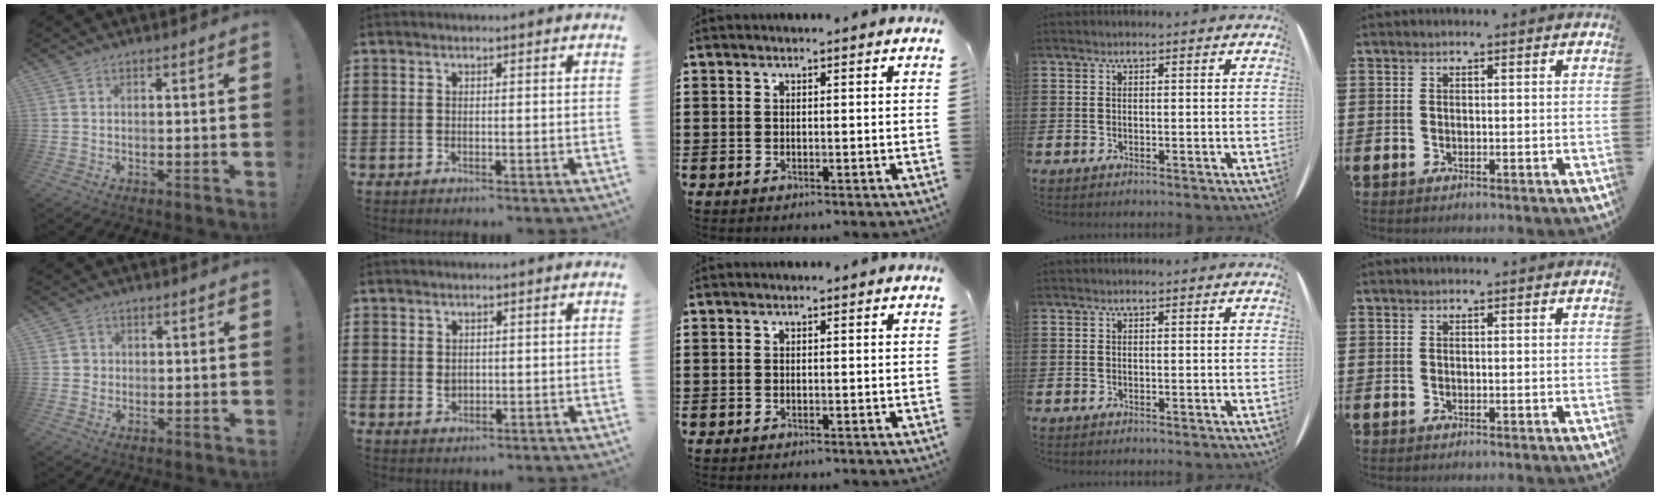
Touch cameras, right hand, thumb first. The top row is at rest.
{"thumb": {"total": 2.8, "force": [0.1, 2.7, 0.4], "torque": [0.002, 0.000, 0.001]}, "index": {"total": 1.4, "force": [0.5, 1.1, 0.7], "torque": [-0.016, 0.005, 0.009]}}